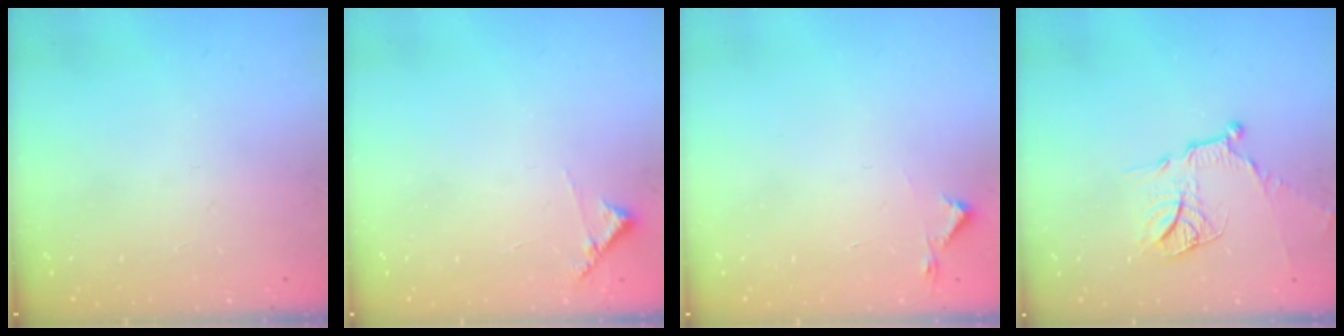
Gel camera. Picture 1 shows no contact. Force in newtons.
{"total": 5.7, "press": 5.7, "slide": 0.3}
{"total": 2.7, "press": 2.6, "slide": 0.4}
{"total": 14.1, "press": 14.1, "slide": 1.4}